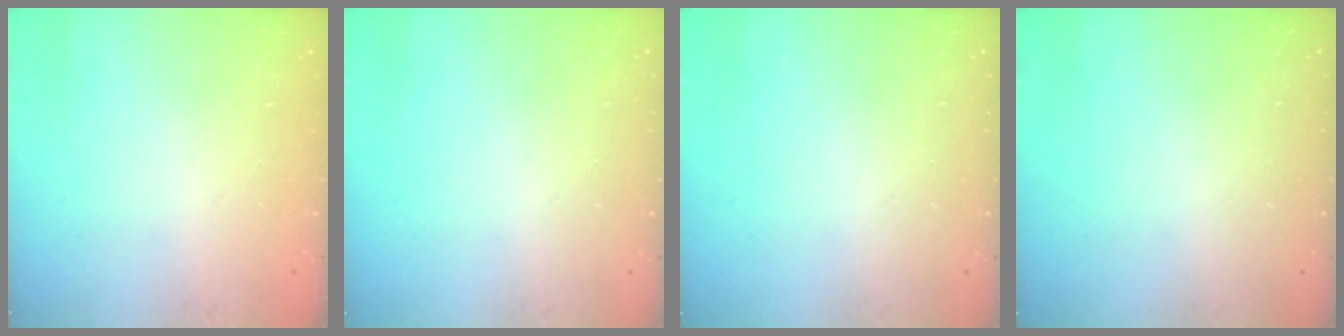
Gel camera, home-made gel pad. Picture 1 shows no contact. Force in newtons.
{"total": 0.0}
{"total": 0.0}
{"total": 0.0}